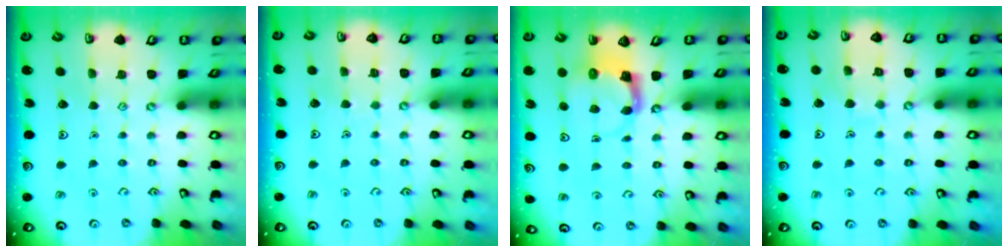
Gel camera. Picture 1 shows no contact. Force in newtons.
{"total": 1.4, "press": 1.4, "slide": 0.1}
{"total": 3.9, "press": 3.9, "slide": 0.7}
{"total": 6.3, "press": 6.3, "slide": 0.5}